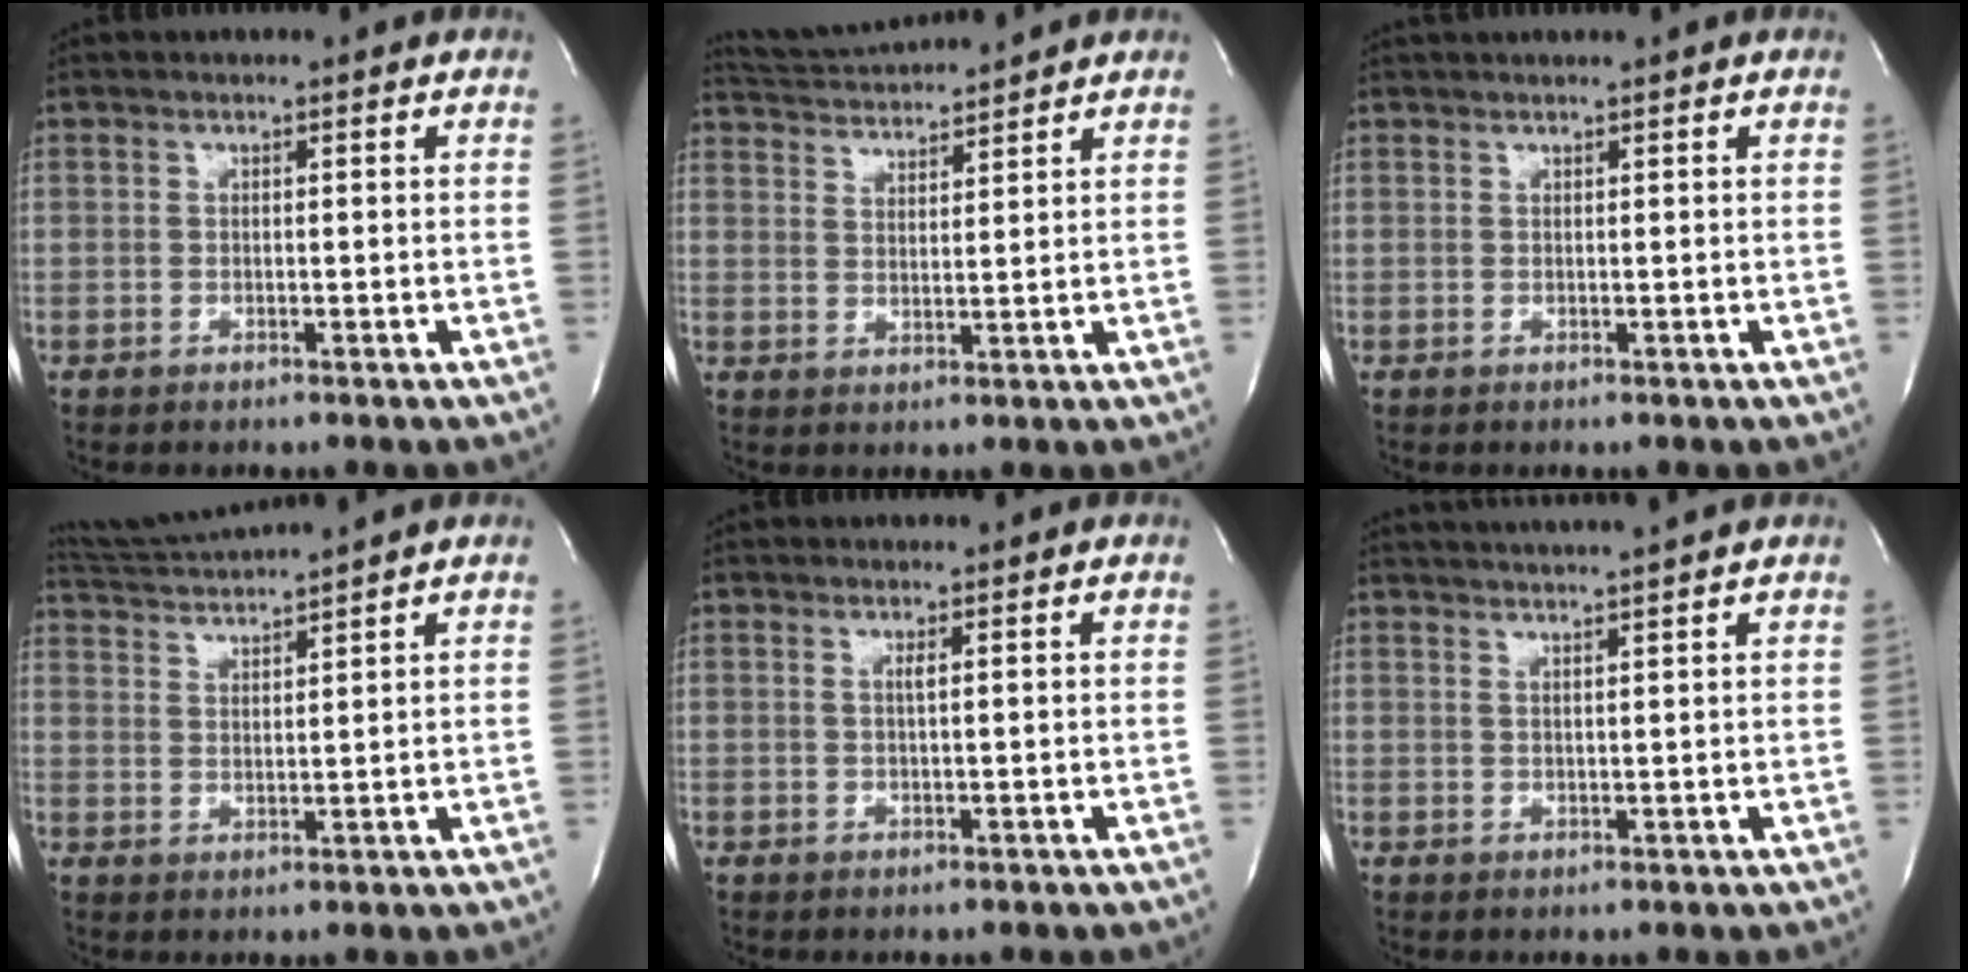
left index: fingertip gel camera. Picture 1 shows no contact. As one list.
[{"total": 8.2, "force": [8.0, -0.5, 1.7], "torque": [-0.046, 0.020, 0.137]}, {"total": 2.0, "force": [1.8, -0.4, 0.9], "torque": [-0.009, 0.019, 0.034]}, {"total": 6.7, "force": [6.3, -1.9, 1.5], "torque": [-0.036, 0.005, 0.118]}, {"total": 0.6, "force": [0.0, -0.1, 0.6], "torque": [-0.018, -0.004, 0.001]}, {"total": 6.6, "force": [6.0, -1.4, 2.4], "torque": [-0.038, 0.007, 0.079]}]